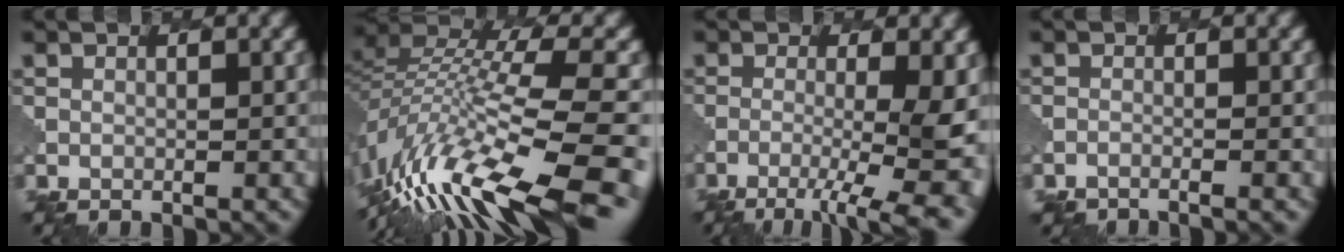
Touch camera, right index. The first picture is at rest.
{"total": 14.2, "force": [-9.0, 3.4, 10.5], "torque": [-0.220, 0.032, -0.160]}
{"total": 7.9, "force": [-3.1, 2.1, 6.9], "torque": [-0.112, -0.008, -0.046]}
{"total": 1.8, "force": [-1.6, 0.3, 0.7], "torque": [-0.008, 0.003, -0.033]}